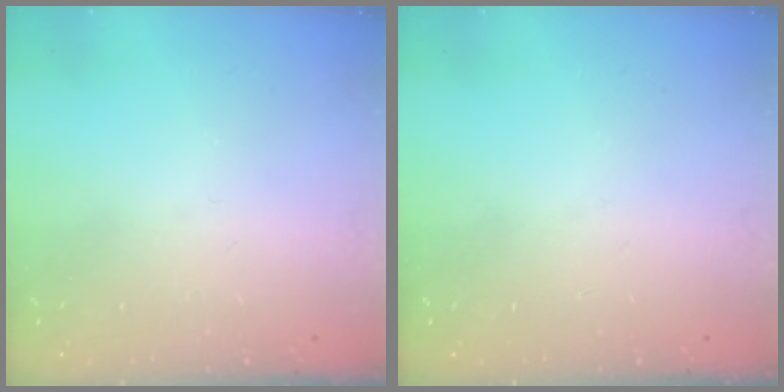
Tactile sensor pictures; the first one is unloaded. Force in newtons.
{"total": 0.0}